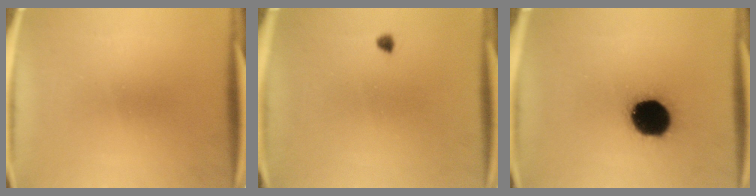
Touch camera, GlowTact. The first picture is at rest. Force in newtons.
{"total": 1.0}
{"total": 17.4}